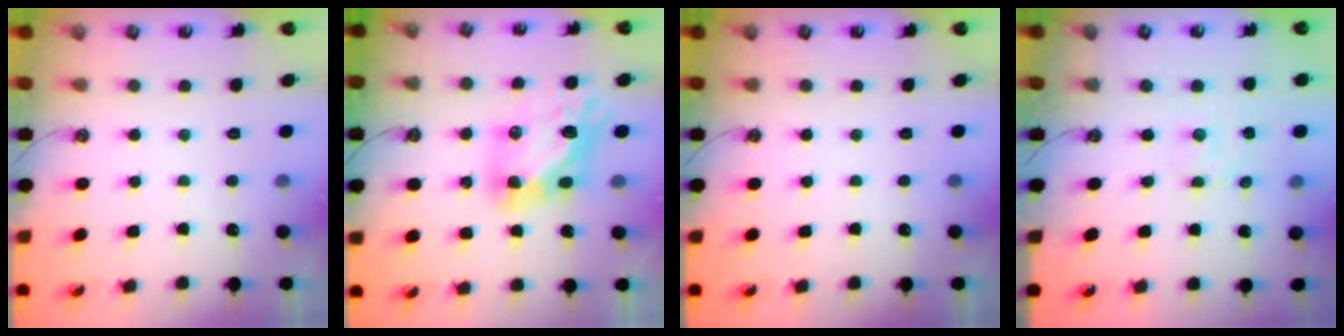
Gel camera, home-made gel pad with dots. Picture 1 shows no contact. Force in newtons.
{"total": 11.3, "press": 11.3, "slide": 1.0}
{"total": 0.0}
{"total": 2.6, "press": 2.6, "slide": 0.4}